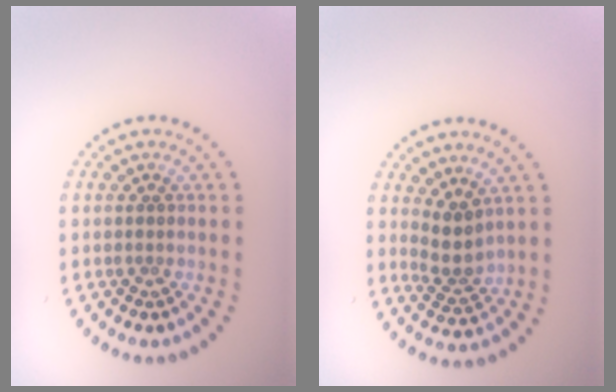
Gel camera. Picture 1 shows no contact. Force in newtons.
{"total": 2.5, "press": 1.9, "slide": 1.7}